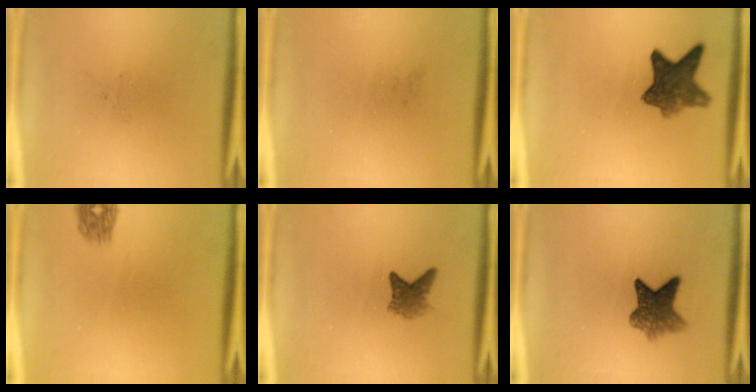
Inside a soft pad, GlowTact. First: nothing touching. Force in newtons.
{"total": 0.0}
{"total": 8.1}
{"total": 1.6}
{"total": 2.7}
{"total": 6.5}